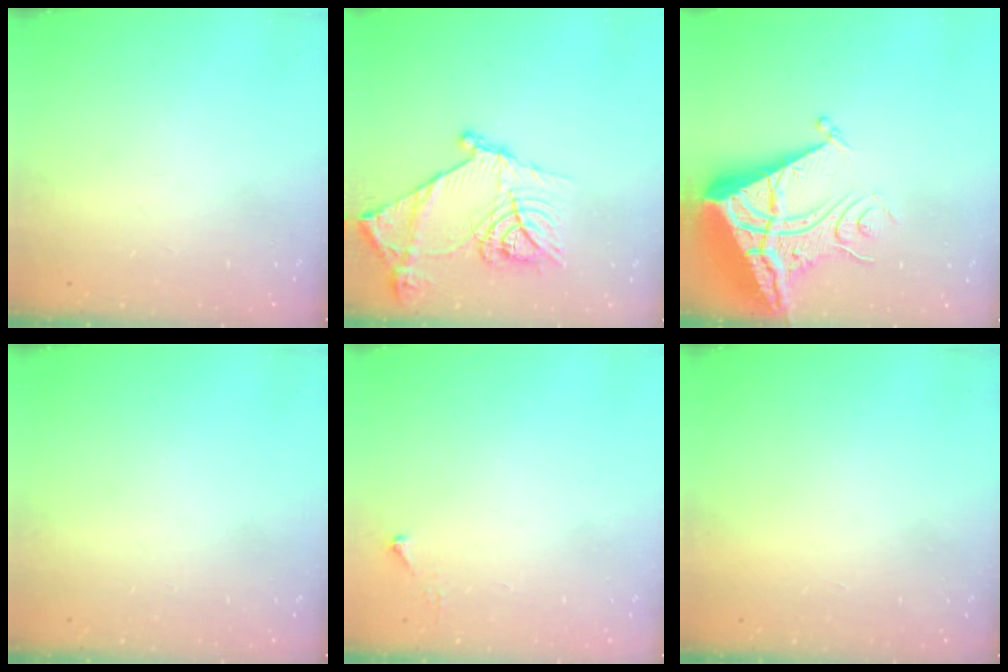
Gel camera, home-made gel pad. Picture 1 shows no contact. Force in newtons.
{"total": 18.1, "press": 18.1, "slide": 1.2}
{"total": 12.7, "press": 12.6, "slide": 1.2}
{"total": 0.0}
{"total": 3.1, "press": 3.1, "slide": 0.4}
{"total": 1.6, "press": 1.6, "slide": 0.1}